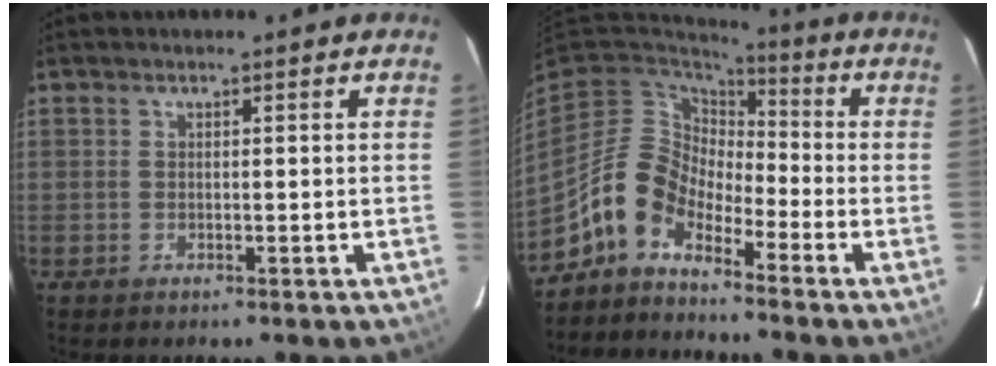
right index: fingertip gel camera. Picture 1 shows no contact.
{"total": 9.2, "force": [-6.3, 5.4, 3.9], "torque": [-0.078, 0.029, -0.138]}